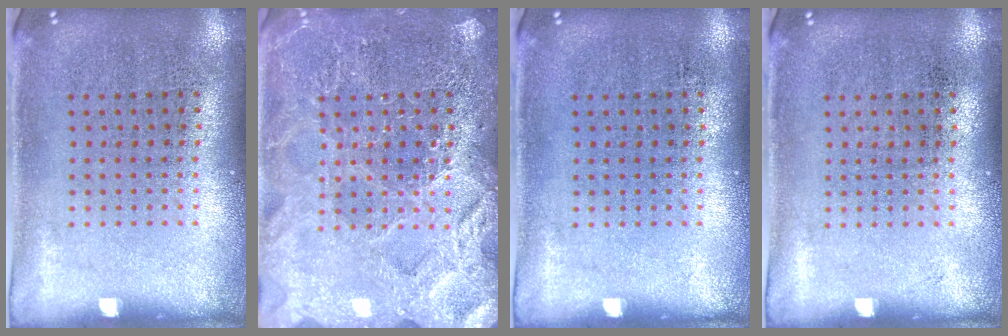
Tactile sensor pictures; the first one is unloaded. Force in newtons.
{"total": 3.6, "press": 3.6, "slide": 0.4}
{"total": 0.0}
{"total": 0.0}